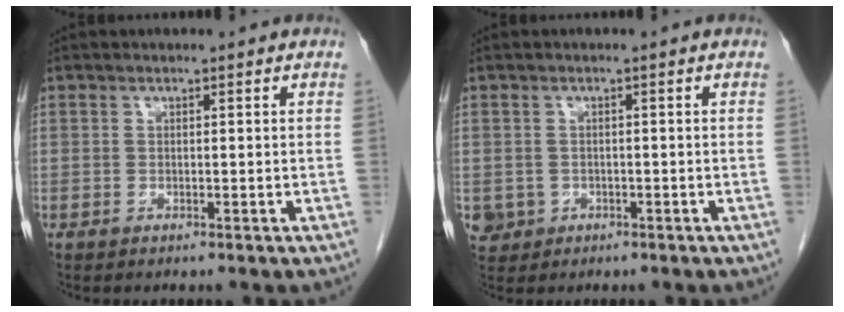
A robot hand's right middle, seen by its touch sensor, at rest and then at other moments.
{"total": 3.1, "force": [-1.0, 2.9, 0.4], "torque": [-0.006, 0.005, -0.012]}